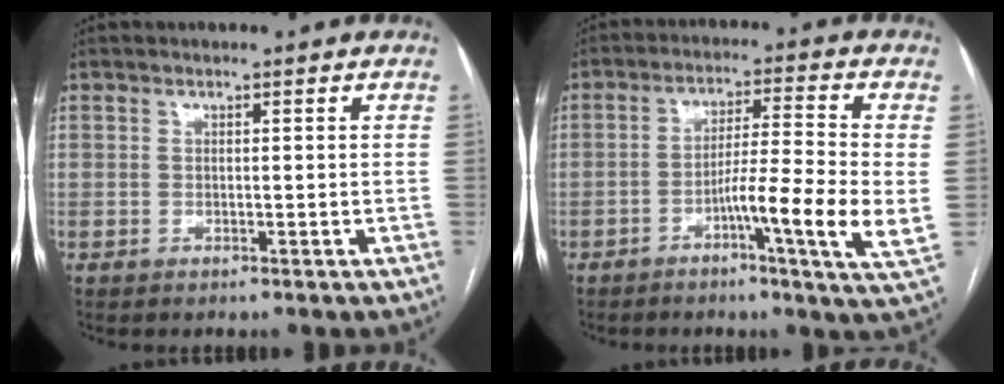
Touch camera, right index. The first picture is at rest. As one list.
[{"total": 11.0, "force": [-2.6, -0.7, 10.6], "torque": [-0.172, -0.012, -0.052]}]